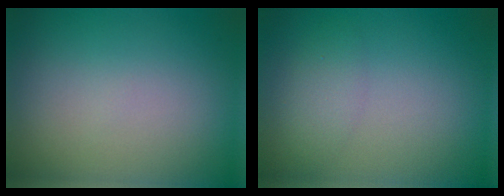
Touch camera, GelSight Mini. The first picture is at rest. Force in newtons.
{"total": 1.8, "press": 1.8, "slide": 0.0}